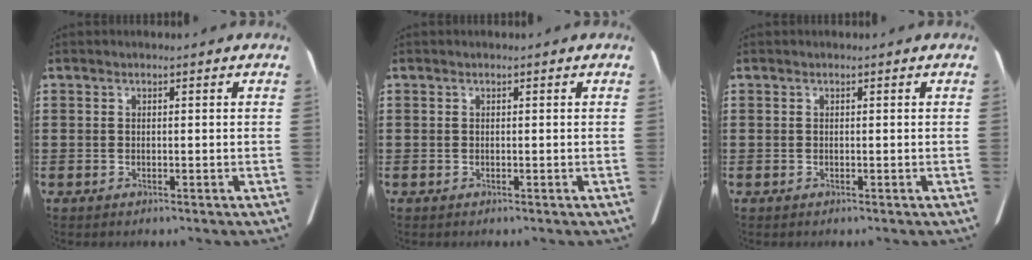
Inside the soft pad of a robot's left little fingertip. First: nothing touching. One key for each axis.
{"total": 0.0}
{"total": 0.0}